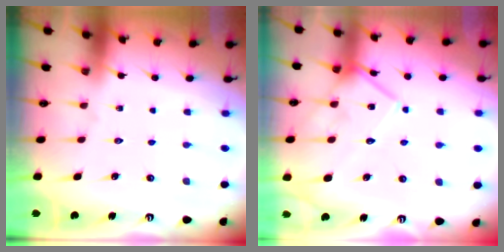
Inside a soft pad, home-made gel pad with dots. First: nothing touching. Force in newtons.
{"total": 14.2, "press": 14.2, "slide": 1.1}